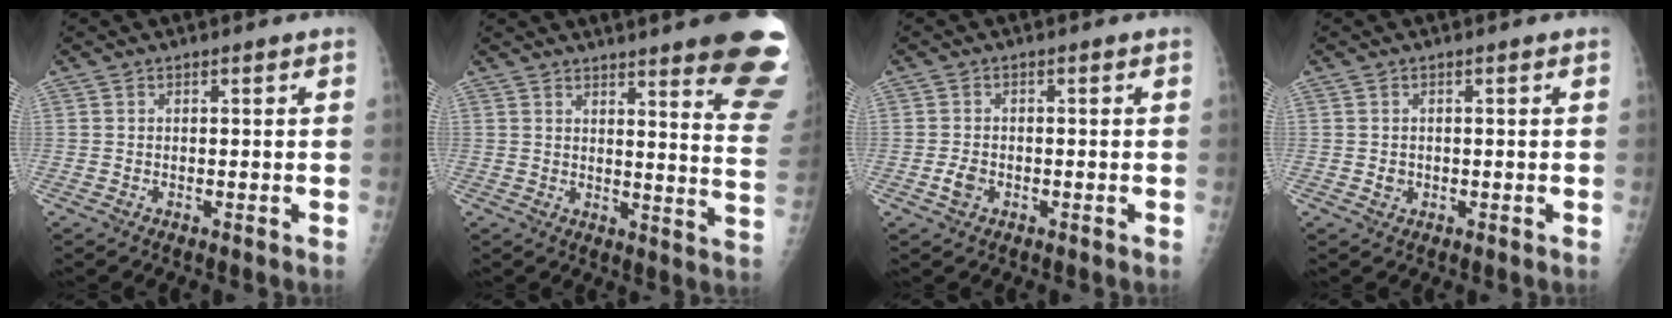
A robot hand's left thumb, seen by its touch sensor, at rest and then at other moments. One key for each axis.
{"total": 19.6, "fx": 13.8, "fy": 2.4, "fz": 13.7, "tx": -0.146, "ty": -0.088, "tz": 0.157}
{"total": 2.5, "fx": -0.9, "fy": 1.8, "fz": 1.5, "tx": -0.029, "ty": 0.003, "tz": -0.017}
{"total": 1.3, "fx": -0.1, "fy": 1.2, "fz": 0.6, "tx": -0.006, "ty": 0.002, "tz": 0.002}